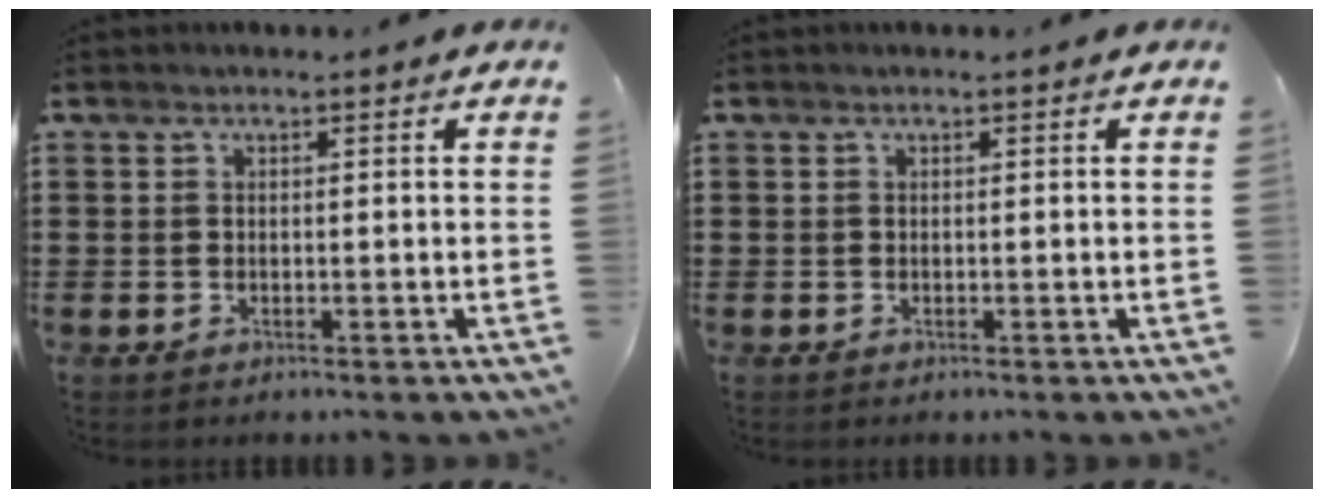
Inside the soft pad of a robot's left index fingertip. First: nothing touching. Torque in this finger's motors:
{"motor_torque": [0.00, 0.00, -0.01, 0.01]}